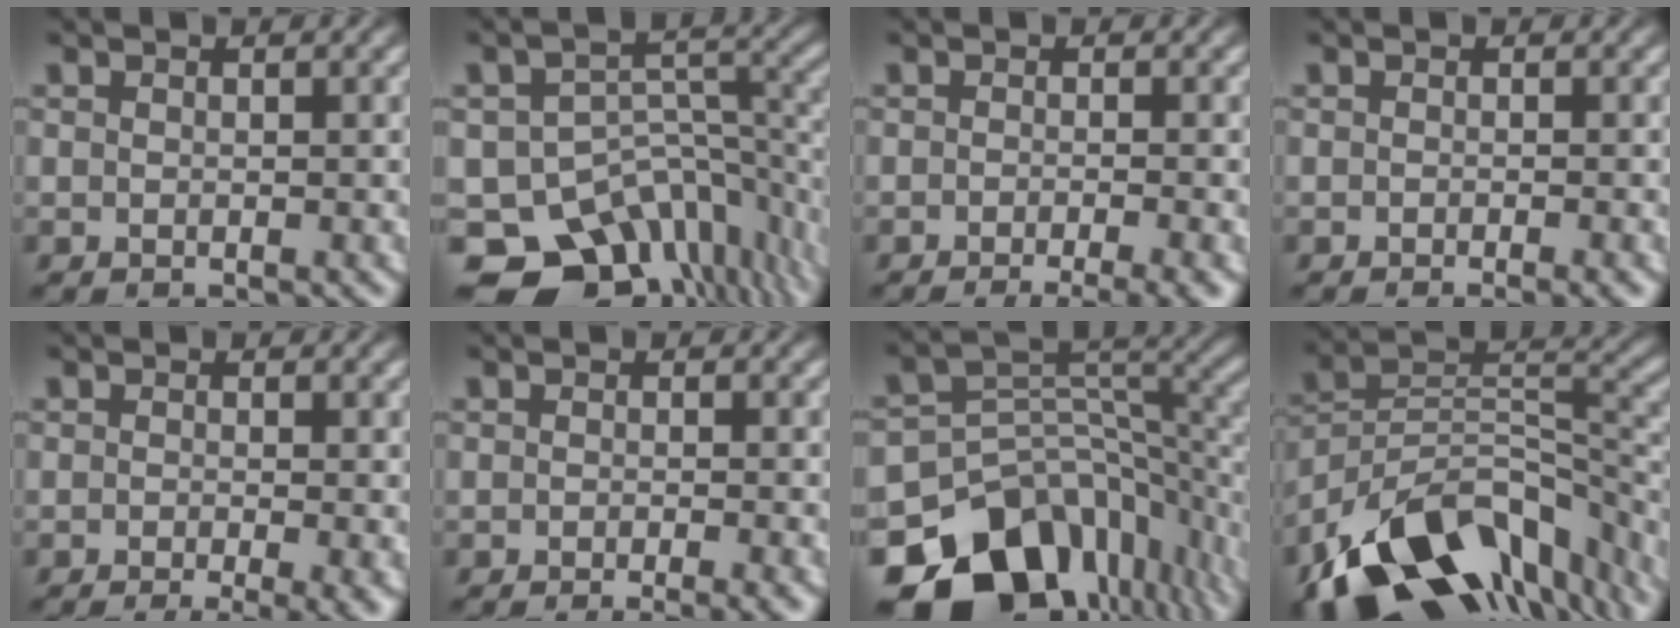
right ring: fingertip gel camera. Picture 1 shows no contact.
{"total": 16.2, "force": [-7.2, 11.4, 8.9], "torque": [-0.149, -0.058, -0.098]}
{"total": 4.2, "force": [-3.7, 0.3, 2.1], "torque": [-0.010, -0.006, -0.053]}
{"total": 1.3, "force": [-1.0, -0.4, 0.6], "torque": [0.002, 0.000, -0.017]}
{"total": 3.8, "force": [-2.8, 0.4, 2.5], "torque": [-0.020, -0.007, -0.037]}
{"total": 2.2, "force": [-1.9, -0.3, 1.1], "torque": [-0.002, -0.002, -0.028]}
{"total": 17.5, "force": [-8.2, 11.1, 10.7], "torque": [-0.152, -0.048, -0.108]}
{"total": 18.1, "force": [-8.7, 10.6, 11.8], "torque": [-0.201, -0.061, -0.112]}